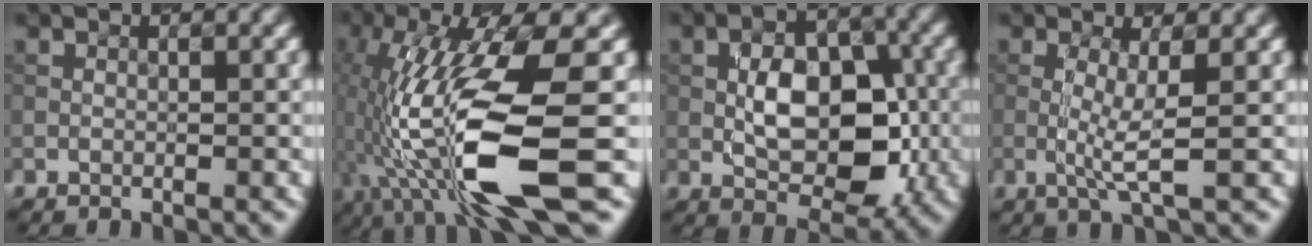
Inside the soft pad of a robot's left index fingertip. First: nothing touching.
{"total": 13.0, "force": [-2.5, 2.9, 12.4], "torque": [-0.248, -0.009, -0.034]}
{"total": 7.3, "force": [-0.5, 4.2, 5.9], "torque": [-0.089, 0.004, -0.007]}
{"total": 2.9, "force": [0.1, 0.4, 2.9], "torque": [-0.063, -0.008, -0.003]}